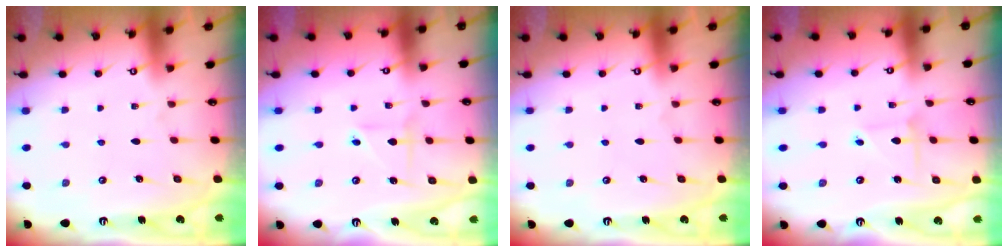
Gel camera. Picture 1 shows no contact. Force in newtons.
{"total": 2.1, "press": 2.0, "slide": 0.5}
{"total": 0.0}
{"total": 2.3, "press": 2.3, "slide": 0.3}